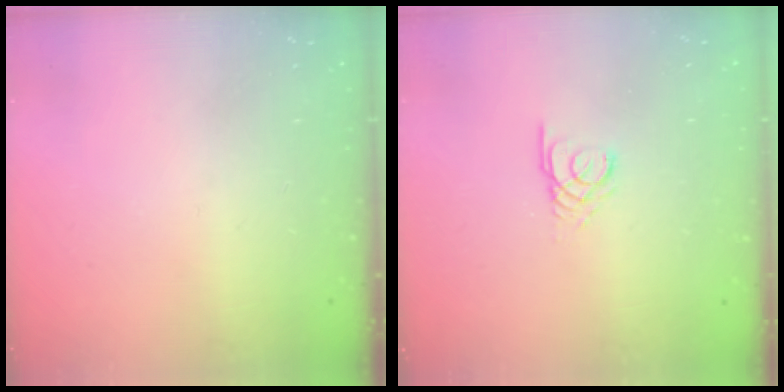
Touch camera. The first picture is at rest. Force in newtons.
{"total": 2.7, "press": 2.7, "slide": 0.3}